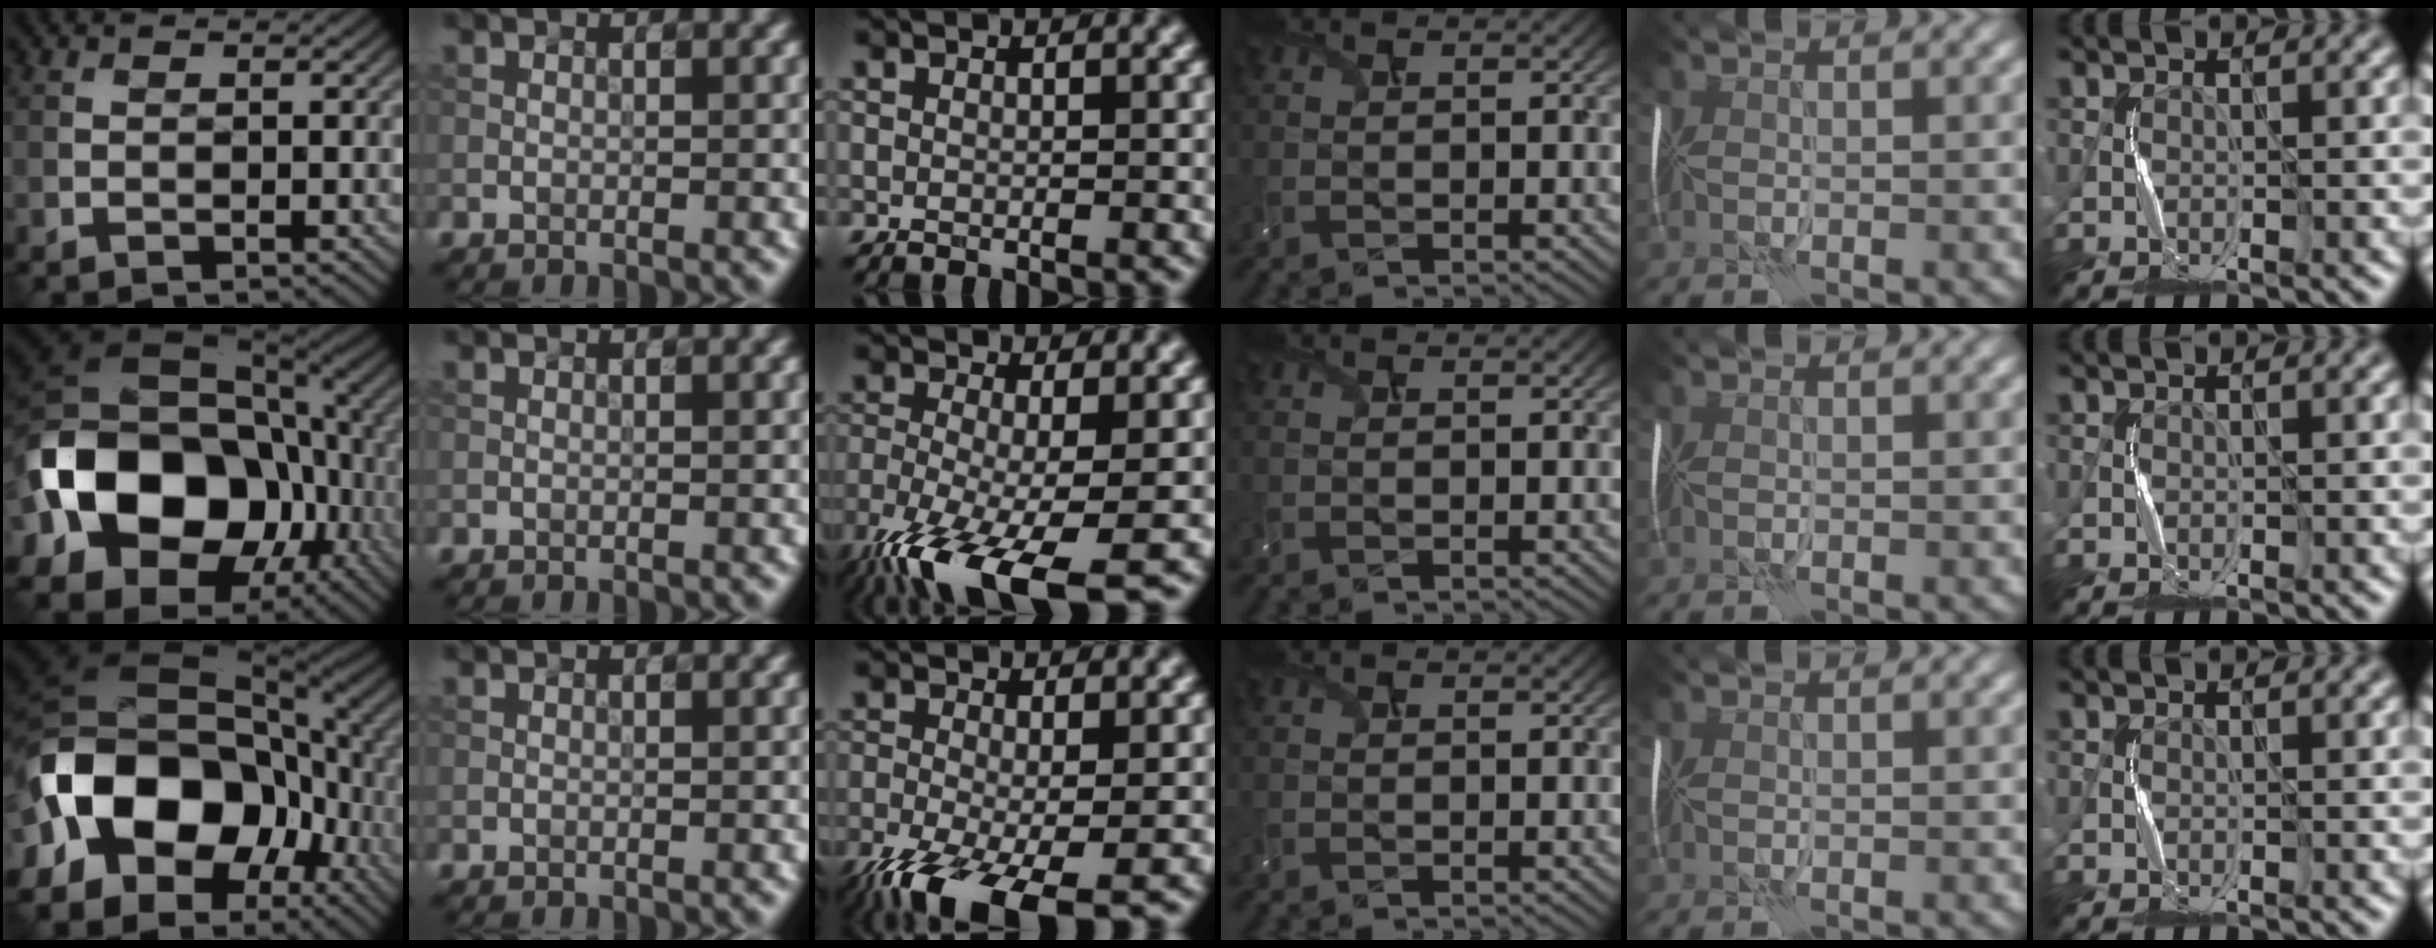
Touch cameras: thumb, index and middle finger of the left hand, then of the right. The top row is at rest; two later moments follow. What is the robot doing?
{"motion": "shake", "object": "handbell"}